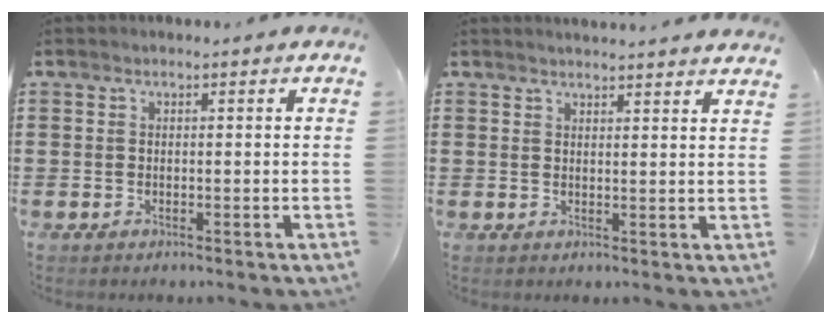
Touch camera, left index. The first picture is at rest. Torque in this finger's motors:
{"motor_torque": [0.00, 0.00, 0.01, -0.01]}